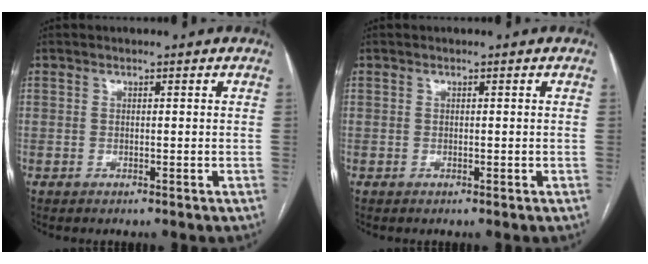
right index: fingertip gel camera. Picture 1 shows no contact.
{"total": 0.0}